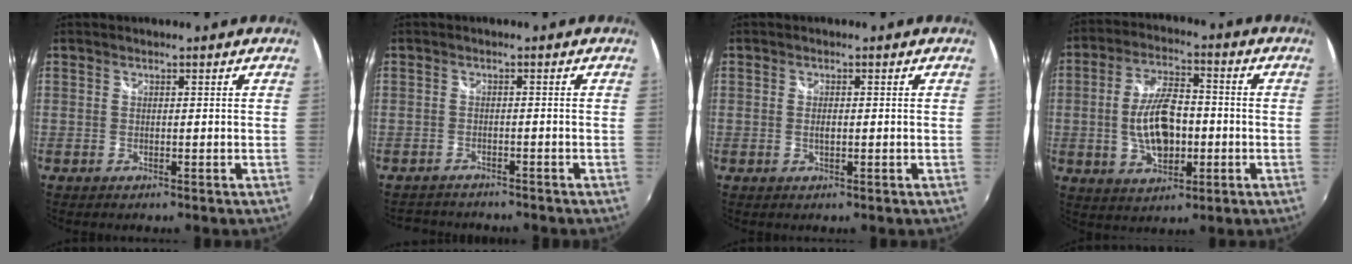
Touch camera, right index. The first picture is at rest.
{"total": 4.4, "force": [-4.2, 1.3, 0.6], "torque": [-0.028, -0.003, -0.068]}
{"total": 1.2, "force": [-0.1, 0.4, 1.1], "torque": [-0.023, 0.000, -0.001]}
{"total": 11.9, "force": [-1.7, 6.2, 9.9], "torque": [-0.194, 0.005, -0.025]}